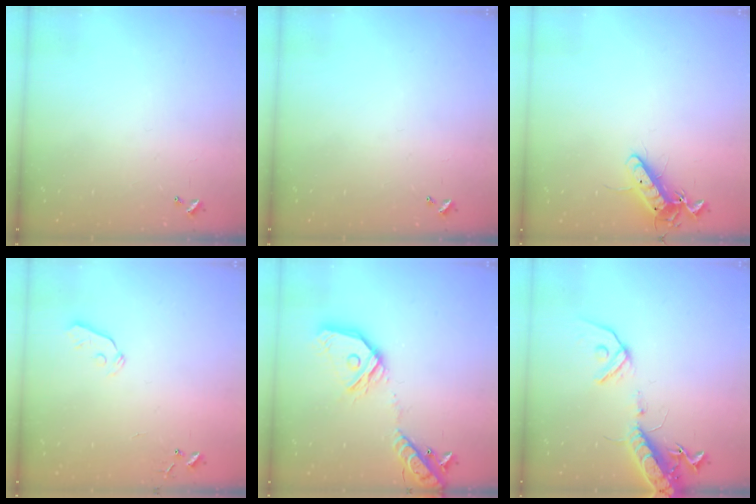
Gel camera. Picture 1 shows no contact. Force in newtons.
{"total": 0.0}
{"total": 12.2, "press": 12.1, "slide": 1.0}
{"total": 3.3, "press": 3.2, "slide": 0.7}
{"total": 21.0, "press": 20.7, "slide": 3.7}
{"total": 15.1, "press": 14.7, "slide": 3.4}